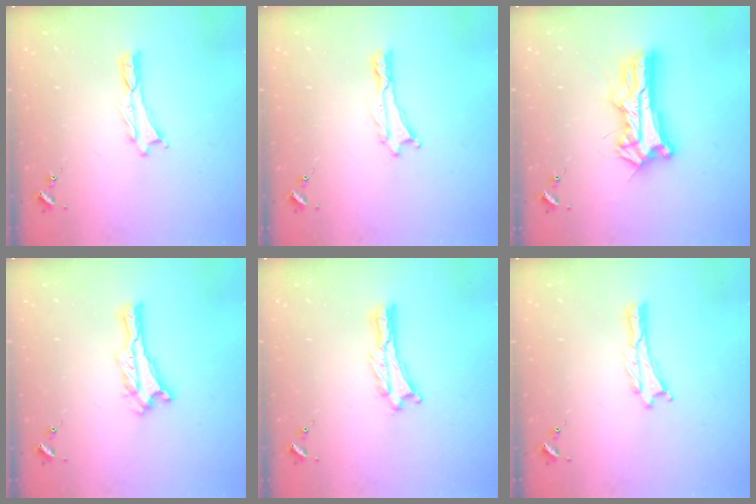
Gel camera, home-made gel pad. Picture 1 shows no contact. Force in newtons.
{"total": 0.0}
{"total": 11.3, "press": 11.3, "slide": 1.0}
{"total": 0.0}
{"total": 0.0}
{"total": 0.0}